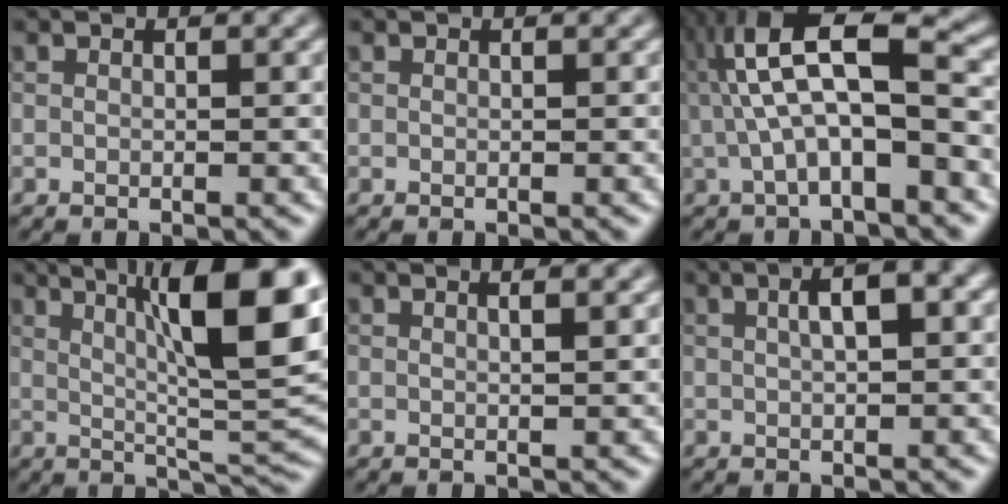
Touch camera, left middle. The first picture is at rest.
{"total": 0.0}
{"total": 8.0, "force": [0.1, 2.5, 7.6], "torque": [-0.138, 0.024, -0.006]}
{"total": 13.1, "force": [4.3, 3.2, 12.0], "torque": [-0.151, 0.013, 0.070]}
{"total": 2.5, "force": [1.3, 1.0, 1.8], "torque": [-0.008, 0.007, -0.008]}
{"total": 3.2, "force": [1.0, 0.8, 3.0], "torque": [-0.048, 0.012, 0.016]}